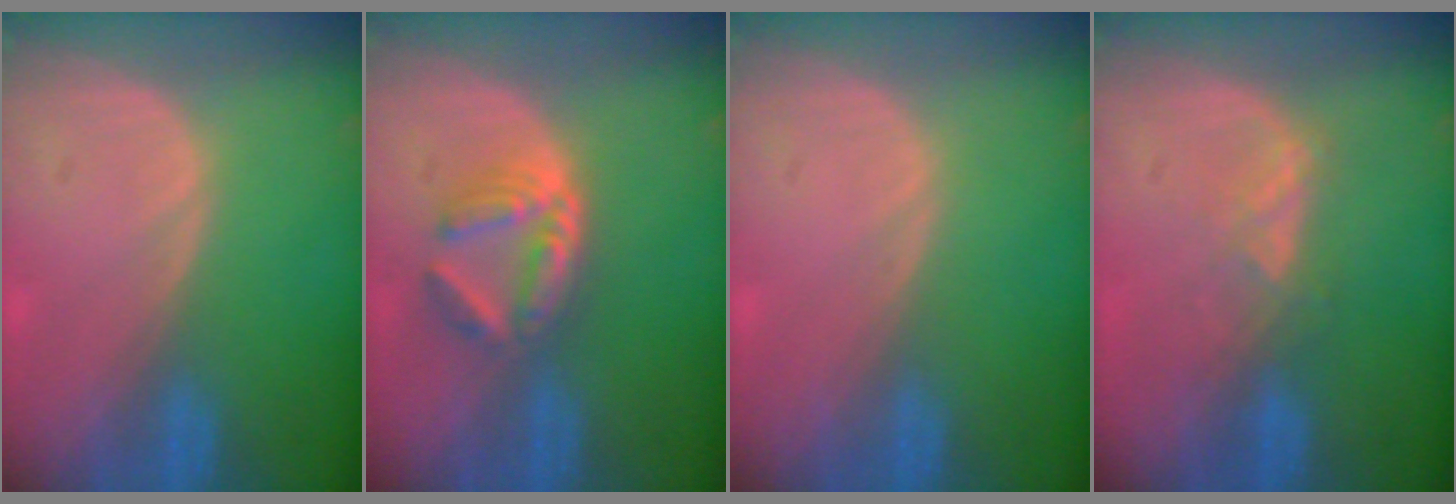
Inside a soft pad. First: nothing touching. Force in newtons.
{"total": 6.1, "press": 5.3, "slide": 3.1}
{"total": 0.0}
{"total": 2.9, "press": 2.8, "slide": 0.7}